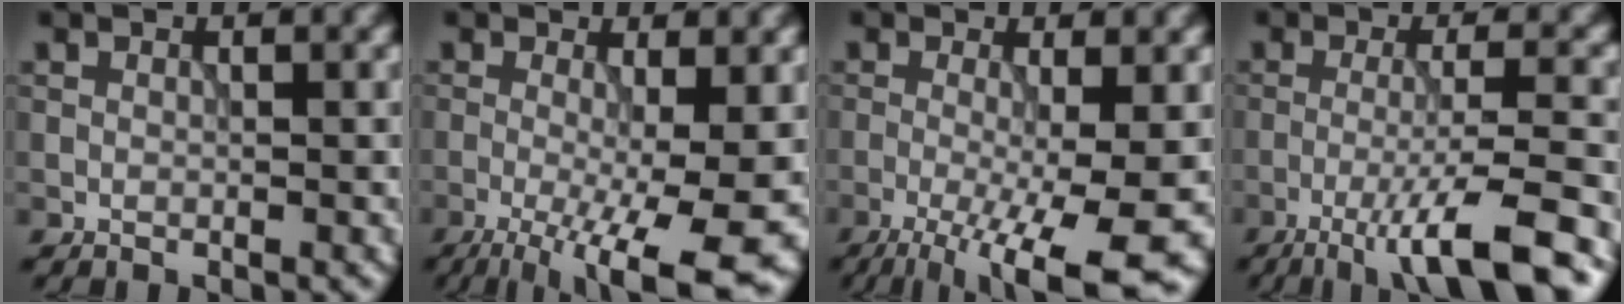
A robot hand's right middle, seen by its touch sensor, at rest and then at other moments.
{"total": 9.9, "force": [-3.1, 2.5, 9.1], "torque": [-0.138, -0.012, -0.041]}
{"total": 9.3, "force": [-3.6, 2.1, 8.3], "torque": [-0.130, -0.012, -0.053]}
{"total": 8.1, "force": [-4.5, 0.9, 6.6], "torque": [-0.102, 0.006, -0.079]}